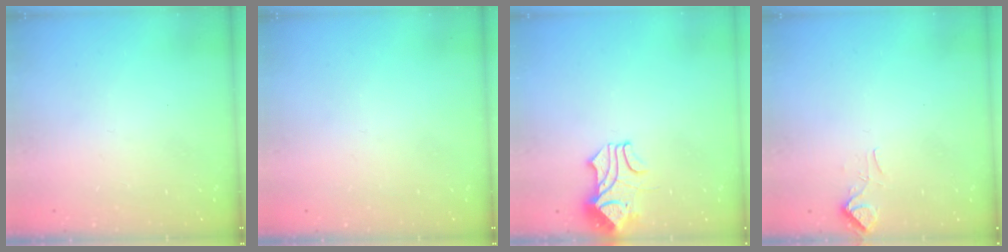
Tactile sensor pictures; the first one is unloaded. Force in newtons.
{"total": 0.0}
{"total": 1.7, "press": 1.3, "slide": 1.1}
{"total": 2.6, "press": 2.5, "slide": 0.7}